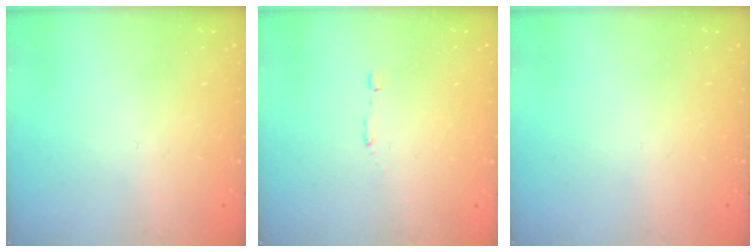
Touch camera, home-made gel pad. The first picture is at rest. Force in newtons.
{"total": 2.9, "press": 2.9, "slide": 0.6}
{"total": 0.0}